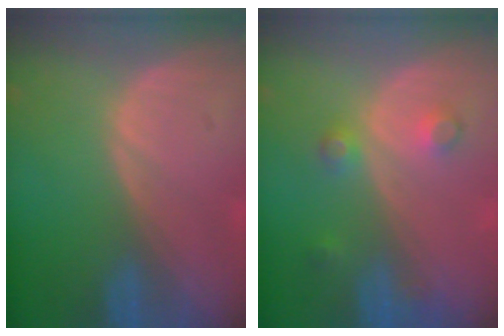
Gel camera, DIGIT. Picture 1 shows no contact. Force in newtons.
{"total": 3.6, "press": 3.3, "slide": 1.5}